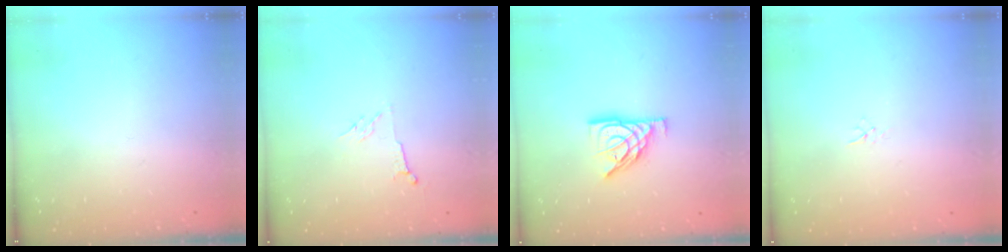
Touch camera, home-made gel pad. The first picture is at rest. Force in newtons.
{"total": 4.0, "press": 4.0, "slide": 0.7}
{"total": 10.7, "press": 10.6, "slide": 1.2}
{"total": 1.5, "press": 1.5, "slide": 0.1}